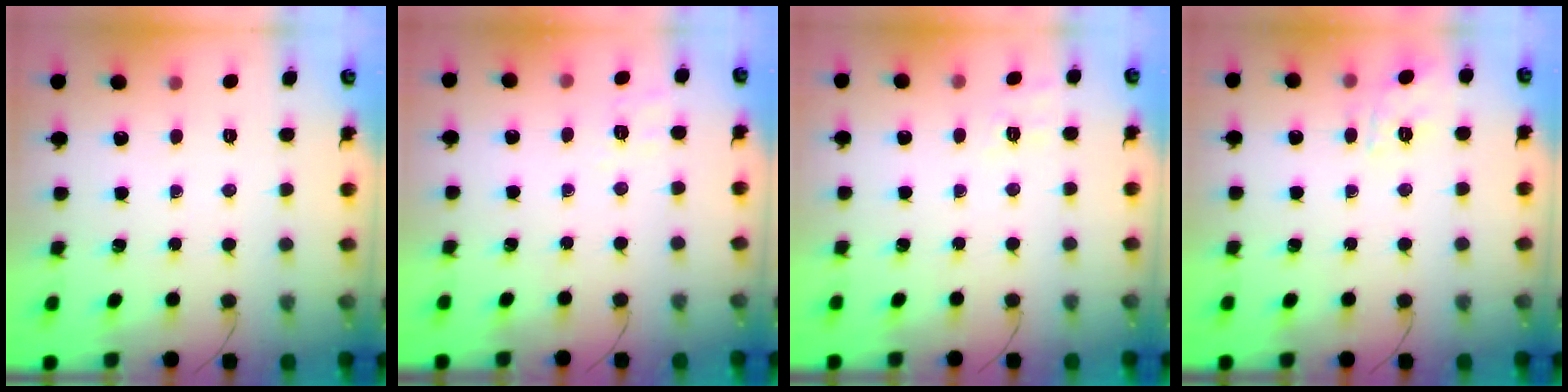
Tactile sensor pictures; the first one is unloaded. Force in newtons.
{"total": 2.3, "press": 1.4, "slide": 1.9}
{"total": 6.7, "press": 6.4, "slide": 2.0}
{"total": 2.9, "press": 2.7, "slide": 1.2}